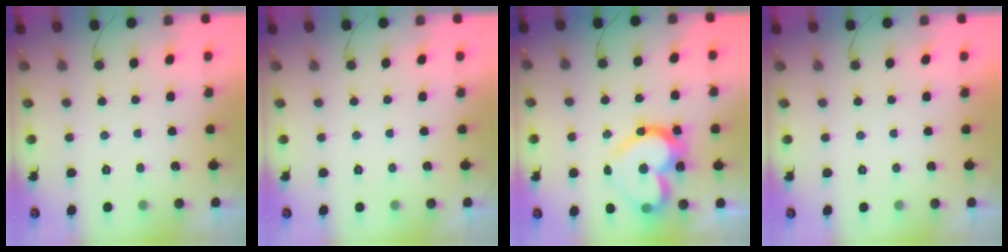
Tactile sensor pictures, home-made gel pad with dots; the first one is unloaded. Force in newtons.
{"total": 0.0}
{"total": 20.6, "press": 20.6, "slide": 1.8}
{"total": 1.9, "press": 1.9, "slide": 0.1}